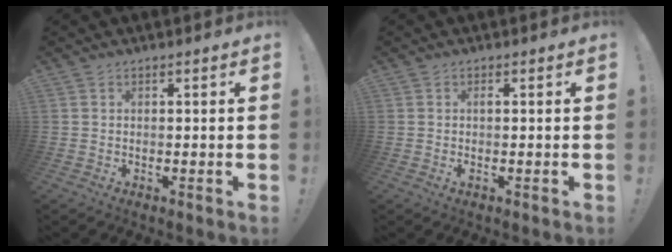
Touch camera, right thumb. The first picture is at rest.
{"total": 0.8, "force": [0.0, -0.3, 0.7], "torque": [-0.014, -0.001, -0.001]}